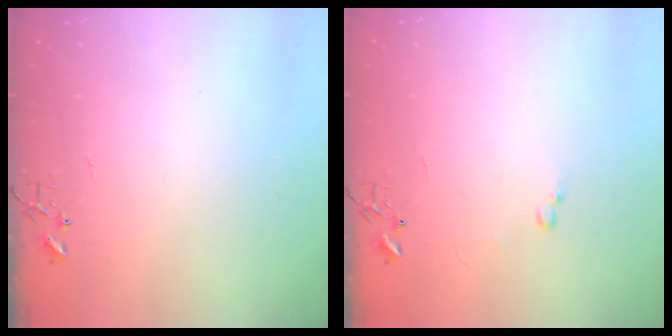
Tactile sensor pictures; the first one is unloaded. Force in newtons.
{"total": 4.4, "press": 4.4, "slide": 0.5}